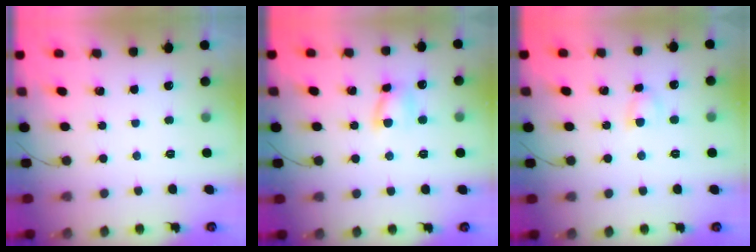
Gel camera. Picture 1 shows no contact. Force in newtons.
{"total": 5.7, "press": 5.7, "slide": 0.2}
{"total": 4.3, "press": 4.1, "slide": 1.5}